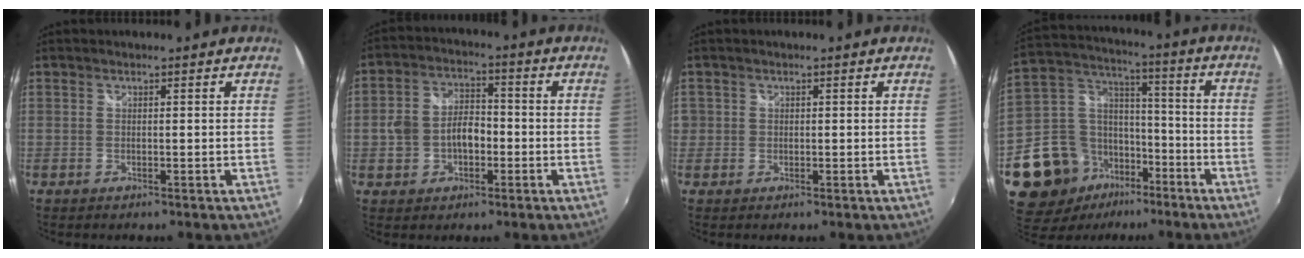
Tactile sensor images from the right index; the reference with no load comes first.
{"total": 7.9, "force": [-1.9, 5.6, 5.2], "torque": [-0.103, 0.017, -0.025]}
{"total": 2.0, "force": [-0.1, 2.0, 0.1], "torque": [-0.002, -0.001, -0.003]}
{"total": 16.5, "force": [-9.2, 11.4, 7.5], "torque": [-0.182, 0.037, -0.147]}